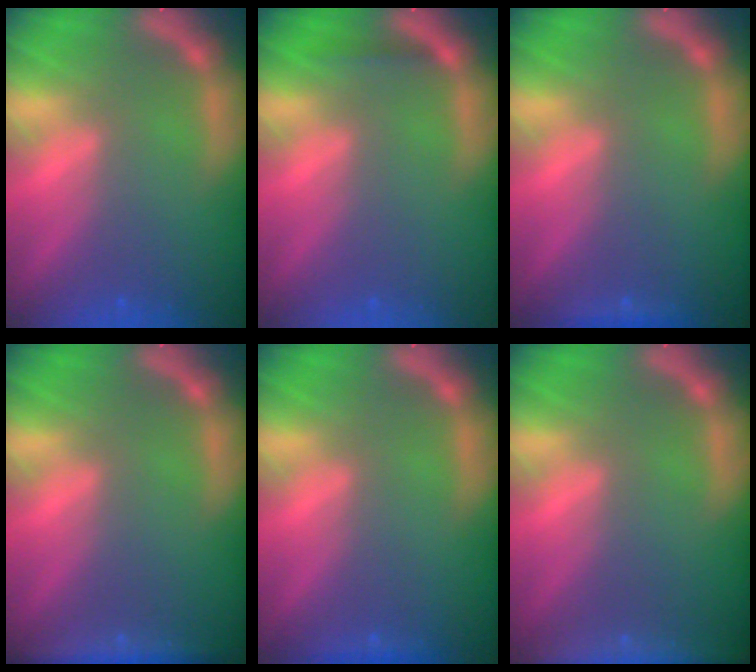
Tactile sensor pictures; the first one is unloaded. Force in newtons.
{"total": 0.9}
{"total": 0.9}
{"total": 3.5}
{"total": 0.9}
{"total": 7.5}